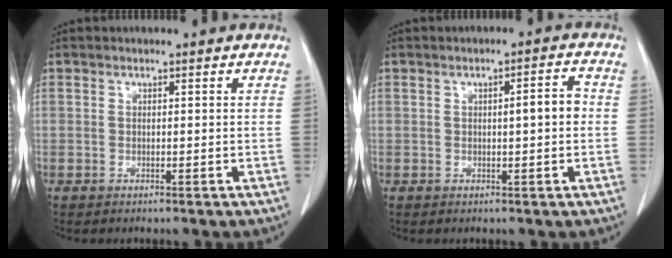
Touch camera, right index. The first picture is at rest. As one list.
[{"total": 3.3, "force": [0.1, 0.5, 3.3], "torque": [-0.049, 0.006, 0.001]}]